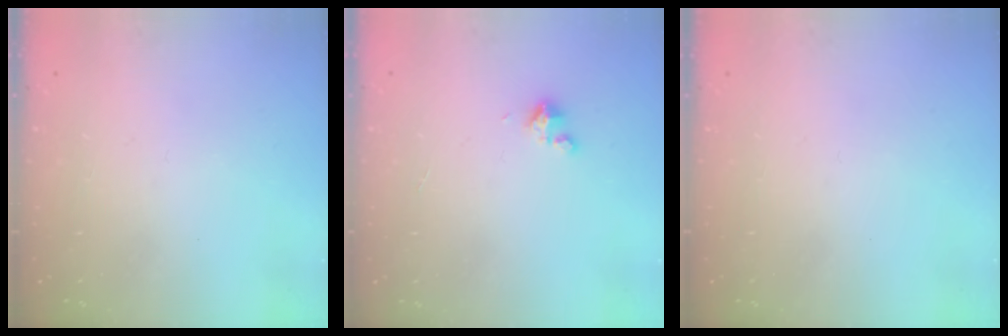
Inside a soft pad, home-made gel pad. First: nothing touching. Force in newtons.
{"total": 2.7, "press": 2.6, "slide": 0.4}
{"total": 0.0}